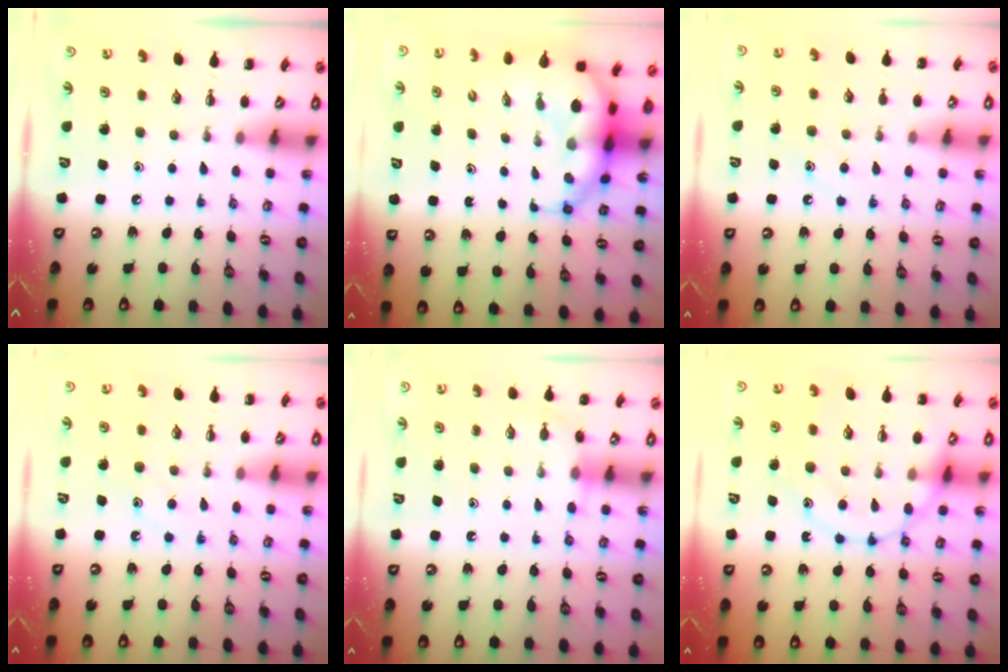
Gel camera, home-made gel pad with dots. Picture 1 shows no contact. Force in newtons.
{"total": 7.9, "press": 7.7, "slide": 1.9}
{"total": 9.2, "press": 9.1, "slide": 1.2}
{"total": 8.4, "press": 8.3, "slide": 0.9}
{"total": 6.8, "press": 6.7, "slide": 1.3}
{"total": 15.1, "press": 15.0, "slide": 1.0}